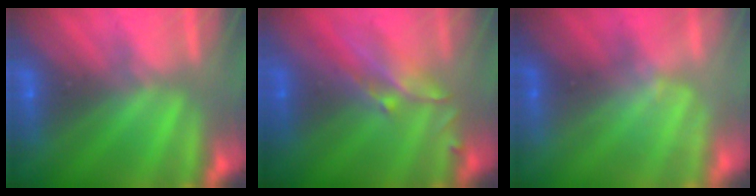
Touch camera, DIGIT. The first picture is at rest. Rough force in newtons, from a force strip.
{"total": 2.8}
{"total": 1.3}